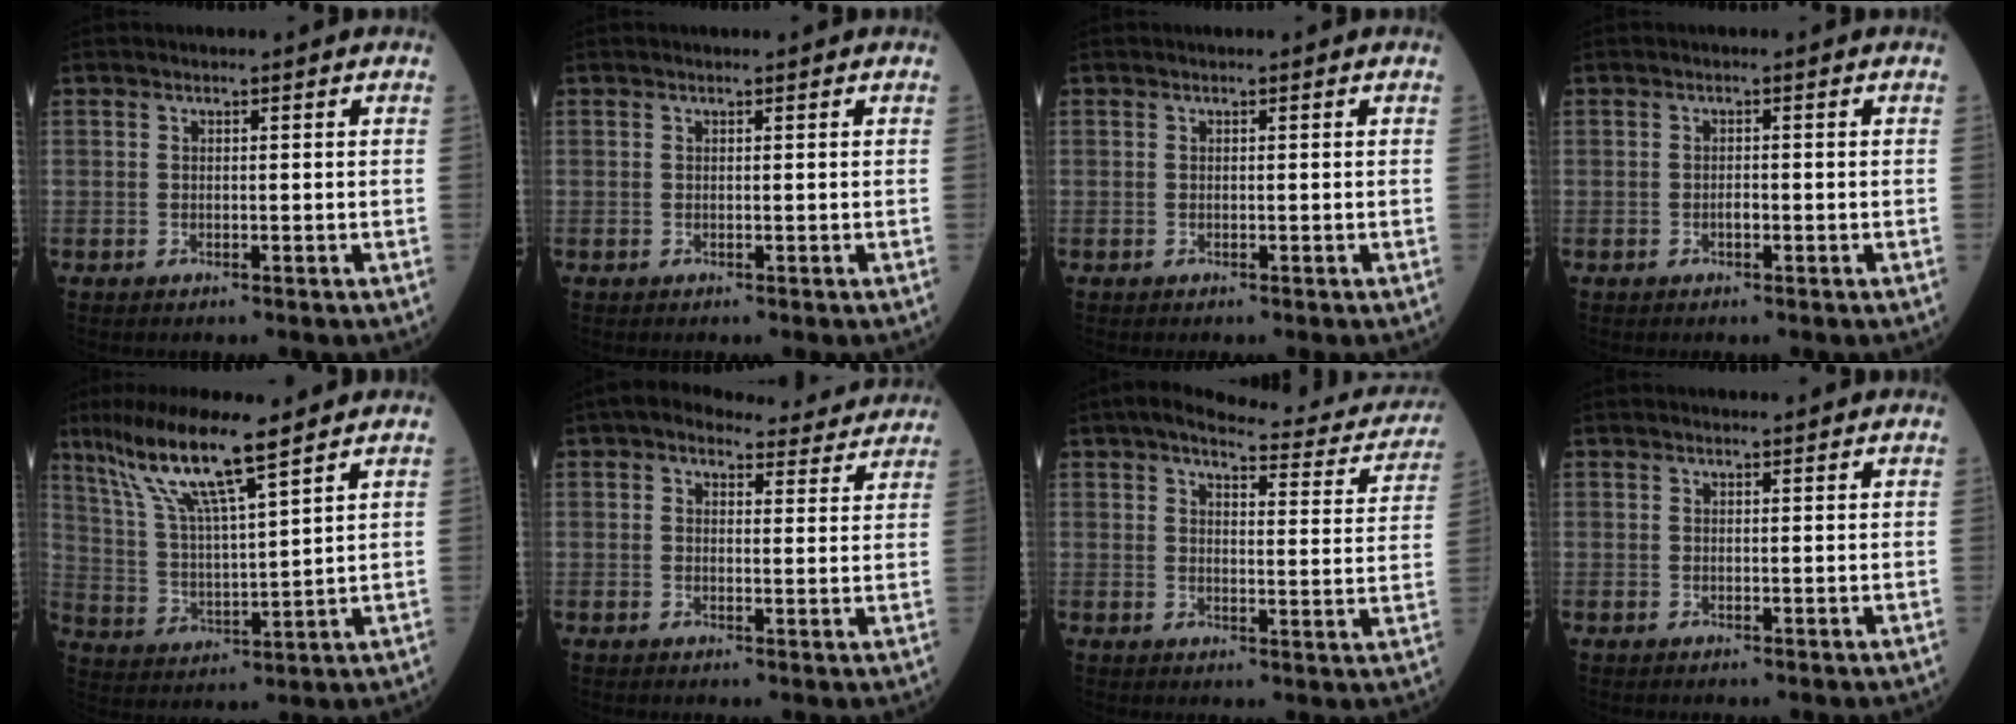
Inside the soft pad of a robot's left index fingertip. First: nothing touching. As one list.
[{"total": 0.0}, {"total": 0.0}, {"total": 0.9, "force": [-0.4, 0.3, 0.7], "torque": [-0.013, 0.002, -0.008]}, {"total": 12.3, "force": [8.9, 0.2, 8.6], "torque": [-0.172, 0.006, 0.170]}, {"total": 9.9, "force": [8.9, 3.3, 2.7], "torque": [-0.019, 0.024, 0.096]}, {"total": 16.0, "force": [14.4, 3.5, 6.1], "torque": [-0.061, -0.010, 0.157]}, {"total": 0.7, "force": [0.7, 0.0, 0.1], "torque": [-0.009, 0.001, 0.010]}]